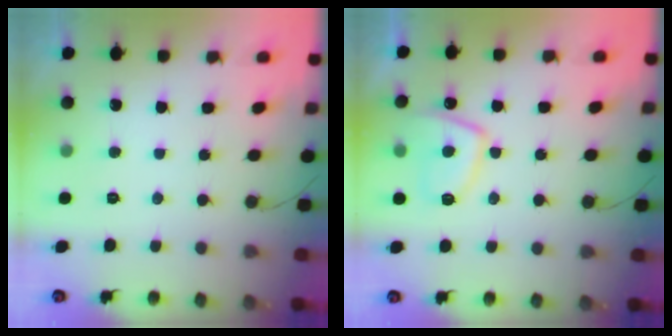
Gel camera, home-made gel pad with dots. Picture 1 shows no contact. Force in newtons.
{"total": 10.5, "press": 10.4, "slide": 1.1}